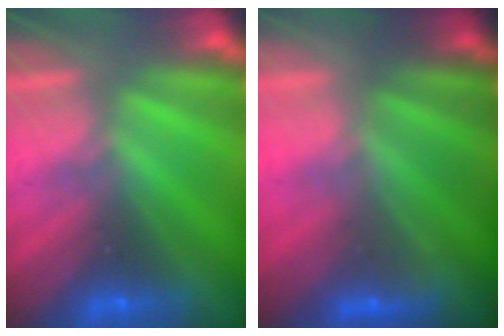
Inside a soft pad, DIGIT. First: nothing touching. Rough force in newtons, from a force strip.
{"total": 1.9}